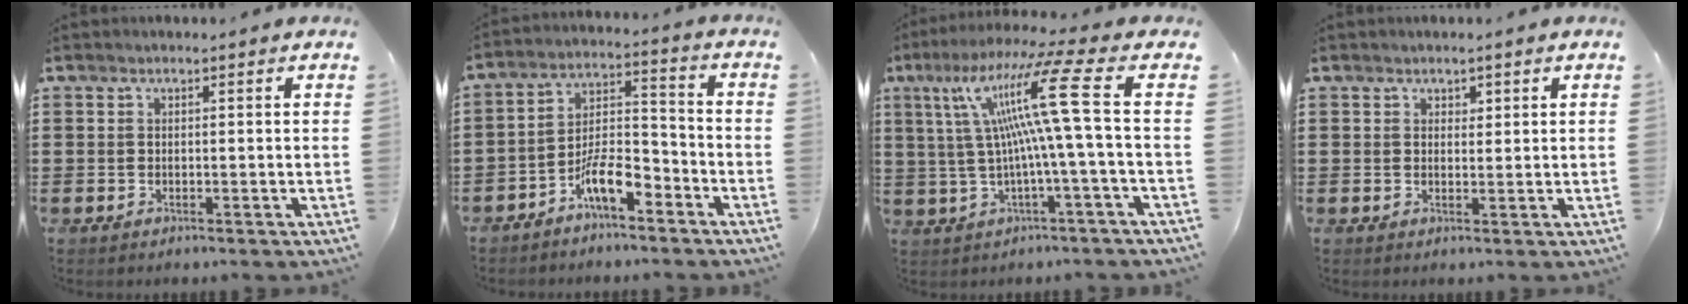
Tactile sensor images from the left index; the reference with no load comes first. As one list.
[{"total": 8.1, "force": [-5.7, 2.5, 5.1], "torque": [-0.103, 0.012, -0.110]}, {"total": 12.9, "force": [2.0, -0.6, 12.7], "torque": [-0.257, -0.007, 0.014]}, {"total": 1.1, "force": [0.9, 0.6, 0.2], "torque": [-0.006, 0.003, 0.017]}]